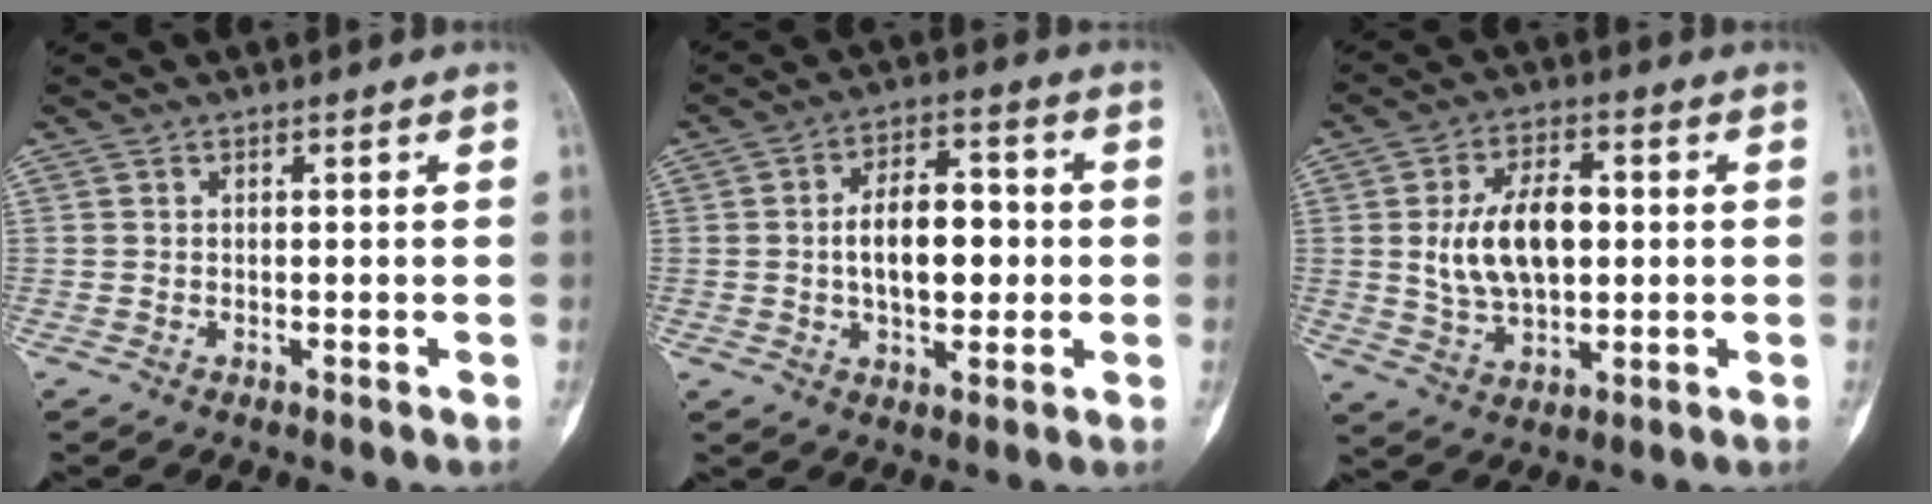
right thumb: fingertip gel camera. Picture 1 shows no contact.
{"total": 11.3, "force": [-0.1, 6.3, 9.4], "torque": [-0.126, 0.018, -0.002]}
{"total": 12.8, "force": [1.0, 7.5, 10.4], "torque": [-0.167, 0.005, 0.024]}